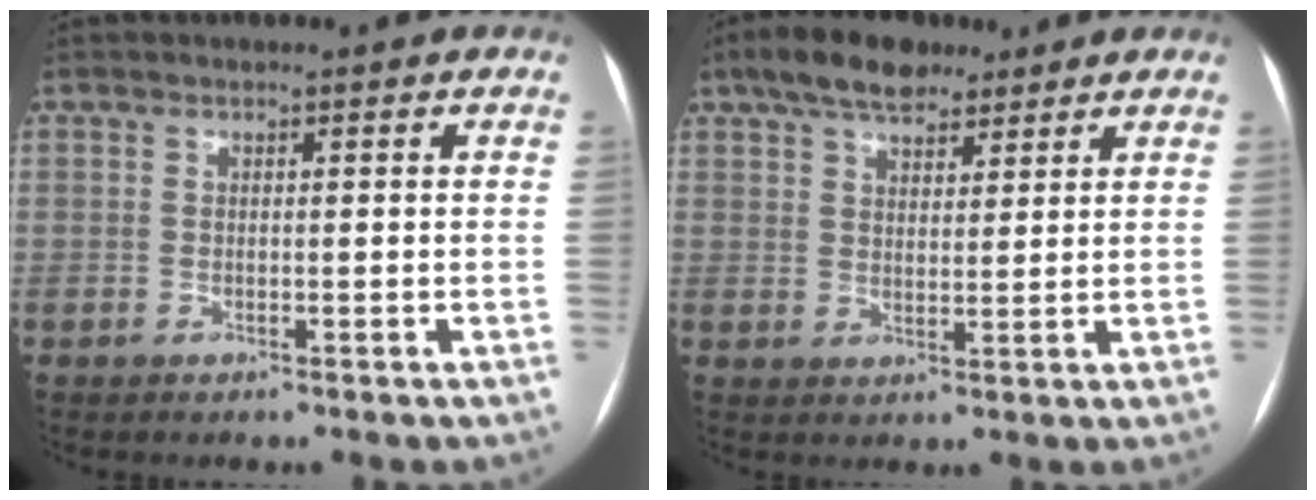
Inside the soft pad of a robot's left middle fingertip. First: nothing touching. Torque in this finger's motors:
{"motor_torque": [0.71, -0.70, 0.09, 0.08]}